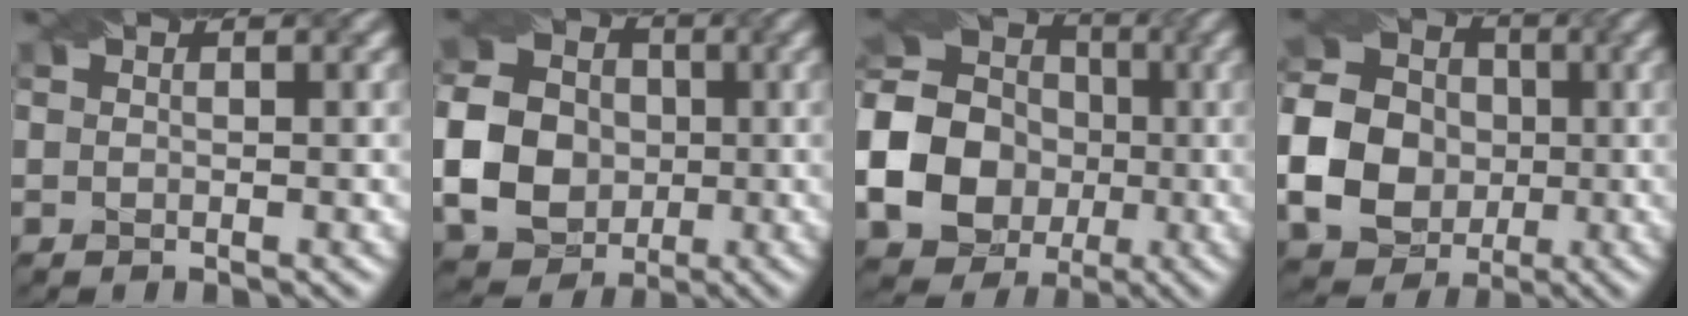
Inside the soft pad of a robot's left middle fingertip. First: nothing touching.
{"total": 9.3, "force": [-1.0, 8.1, 4.5], "torque": [-0.101, -0.012, -0.030]}
{"total": 22.3, "force": [-3.9, 20.8, 6.8], "torque": [-0.171, -0.008, -0.120]}
{"total": 13.4, "force": [-1.5, 12.4, 5.0], "torque": [-0.134, 0.000, -0.049]}